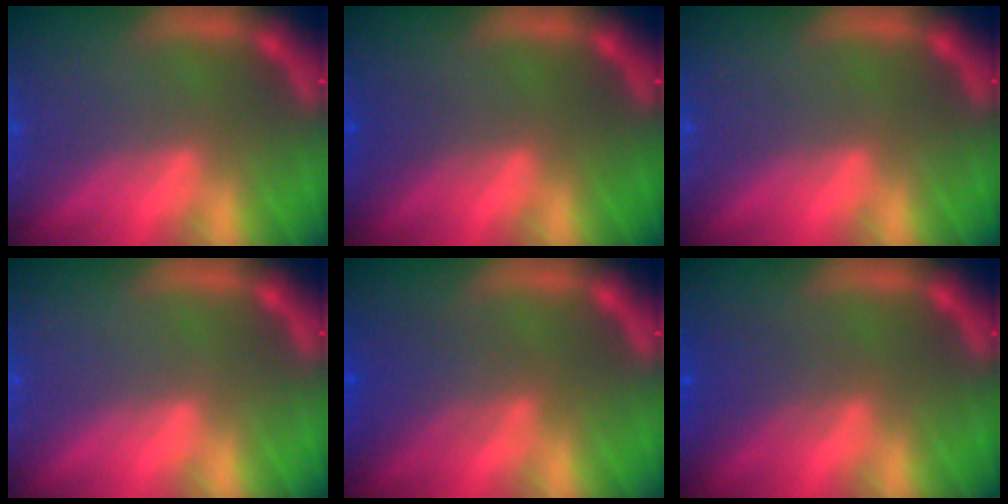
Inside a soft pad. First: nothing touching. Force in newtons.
{"total": 1.0}
{"total": 0.0}
{"total": 0.0}
{"total": 3.6}
{"total": 2.5}